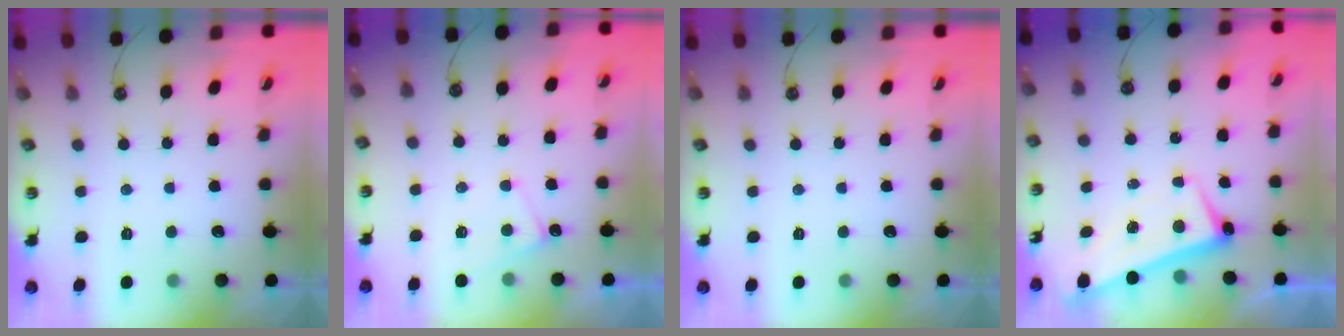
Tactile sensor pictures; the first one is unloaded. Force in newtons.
{"total": 1.7, "press": 1.7, "slide": 0.4}
{"total": 0.0}
{"total": 2.6, "press": 2.5, "slide": 0.6}